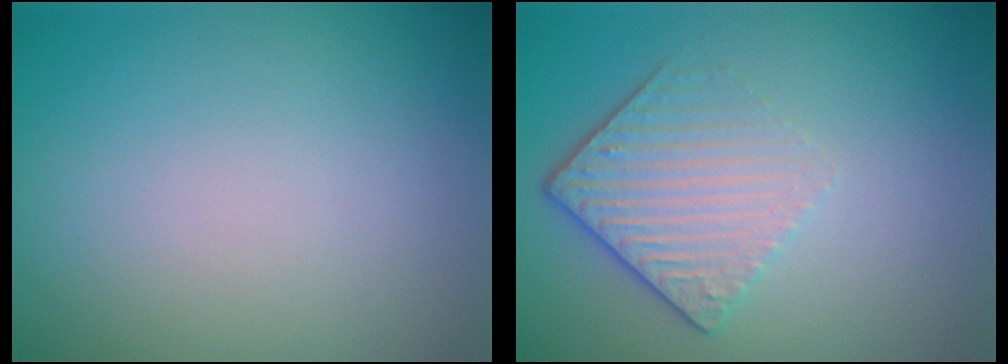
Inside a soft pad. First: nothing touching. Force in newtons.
{"total": 4.3, "press": 2.8, "slide": 3.3}